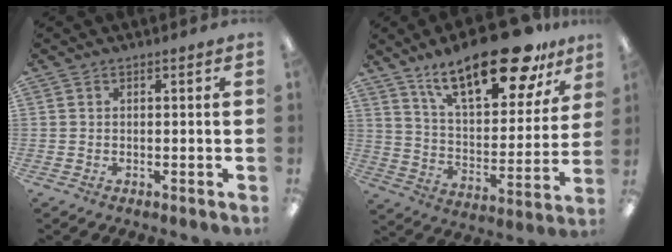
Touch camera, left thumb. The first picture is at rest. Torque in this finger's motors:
{"motor_torque": [0.45, 0.51, 1.42, -1.35, 0.12]}